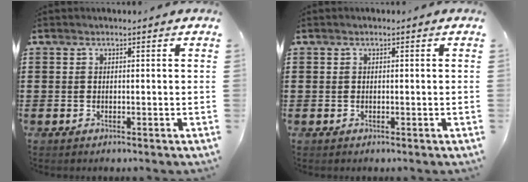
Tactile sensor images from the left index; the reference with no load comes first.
{"total": 0.0}